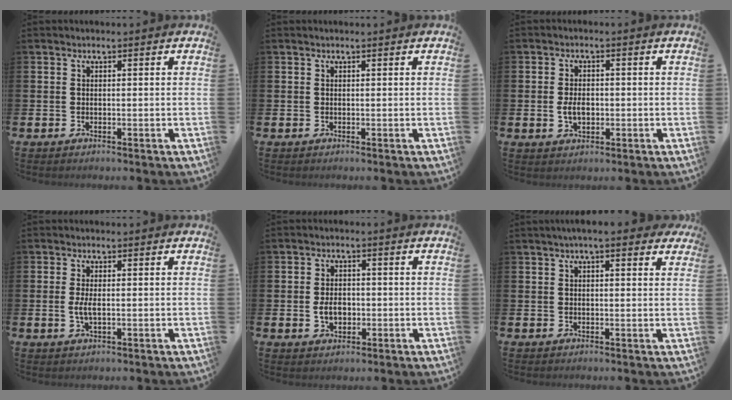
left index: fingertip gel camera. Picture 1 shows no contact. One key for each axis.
{"total": 0.0}
{"total": 3.1, "fx": -0.3, "fy": 2.0, "fz": 2.4, "tx": -0.035, "ty": 0.002, "tz": -0.008}
{"total": 2.3, "fx": 0.0, "fy": 0.8, "fz": 2.1, "tx": -0.038, "ty": 0.000, "tz": -0.002}
{"total": 3.3, "fx": -0.5, "fy": 2.3, "fz": 2.3, "tx": -0.027, "ty": -0.002, "tz": -0.015}
{"total": 2.9, "fx": 2.4, "fy": 0.4, "fz": 1.5, "tx": -0.025, "ty": -0.005, "tz": 0.041}